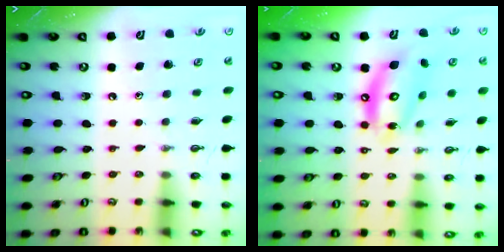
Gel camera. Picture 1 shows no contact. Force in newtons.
{"total": 14.3, "press": 14.2, "slide": 1.3}